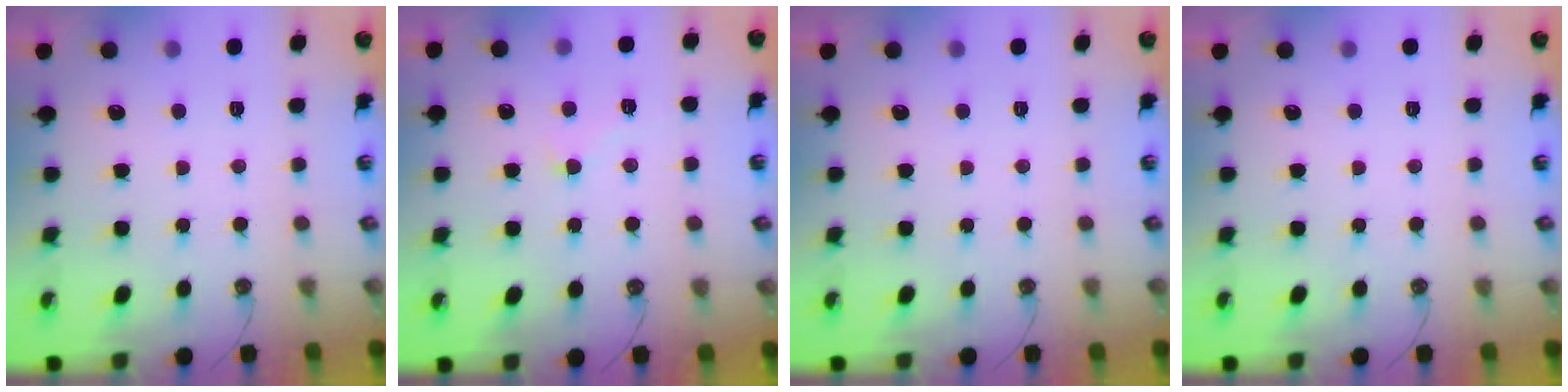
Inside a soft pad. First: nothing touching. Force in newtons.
{"total": 1.9, "press": 1.8, "slide": 0.5}
{"total": 0.0}
{"total": 0.0}